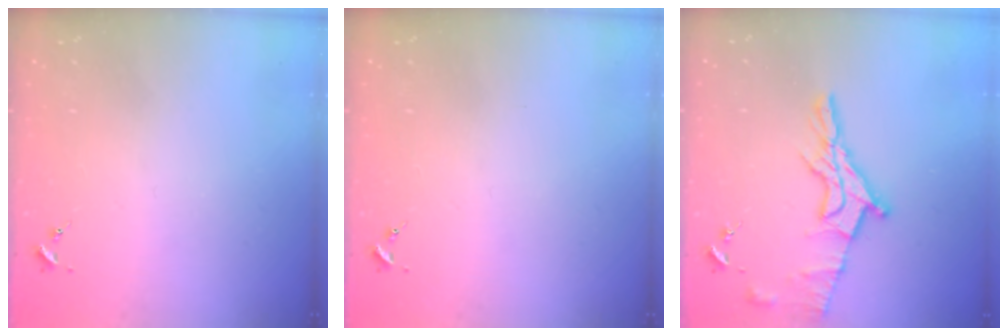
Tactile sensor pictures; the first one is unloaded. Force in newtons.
{"total": 0.0}
{"total": 12.6, "press": 12.6, "slide": 1.2}